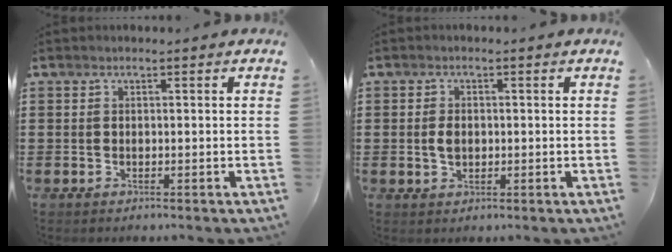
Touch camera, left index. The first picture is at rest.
{"total": 2.5, "force": [0.1, 1.5, 2.0], "torque": [-0.041, 0.005, 0.001]}